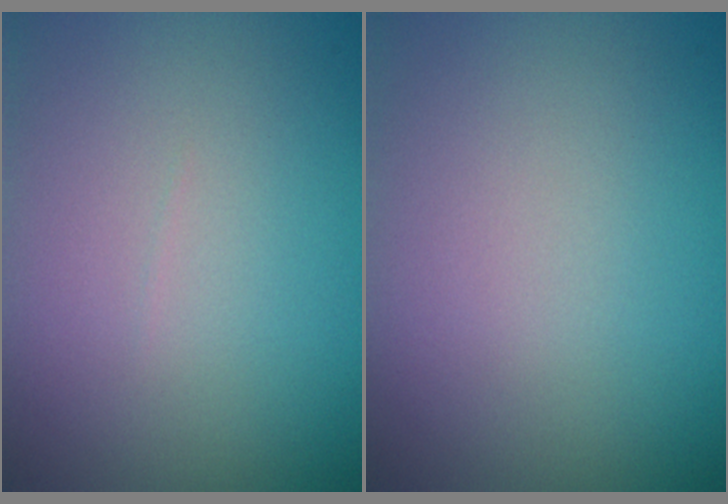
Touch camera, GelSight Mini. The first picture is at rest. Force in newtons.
{"total": 0.0}